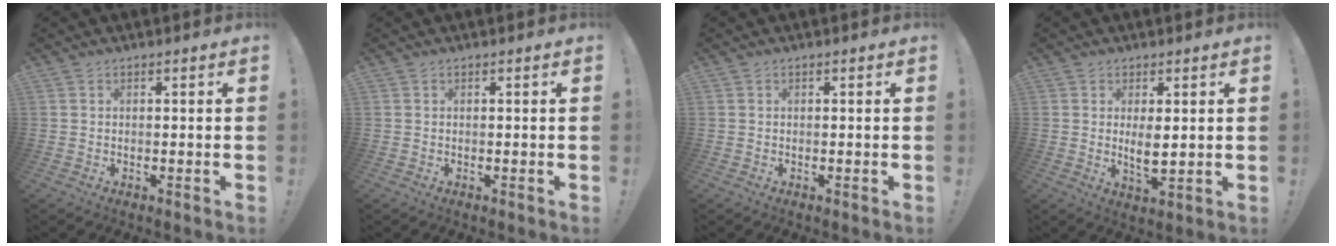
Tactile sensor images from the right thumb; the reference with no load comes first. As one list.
[{"total": 0.0}, {"total": 0.0}, {"total": 5.0, "force": [1.0, 2.1, 4.5], "torque": [-0.062, -0.016, 0.011]}]